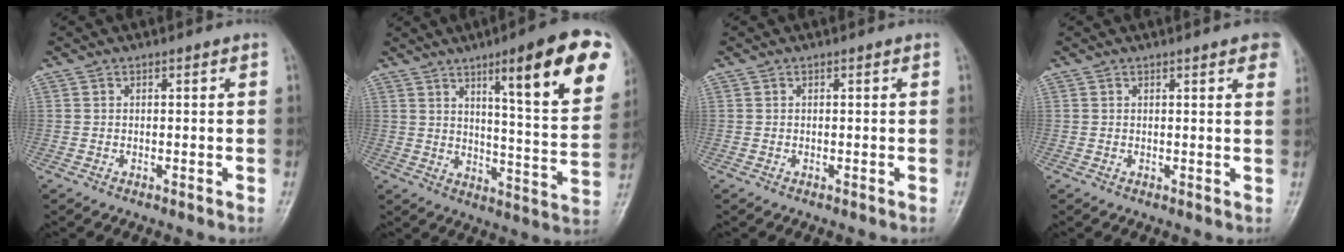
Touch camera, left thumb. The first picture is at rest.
{"total": 20.6, "force": [10.1, 3.7, 17.6], "torque": [-0.204, -0.035, 0.141]}
{"total": 0.0}
{"total": 4.9, "force": [3.1, 1.0, 3.6], "torque": [-0.030, 0.001, 0.028]}